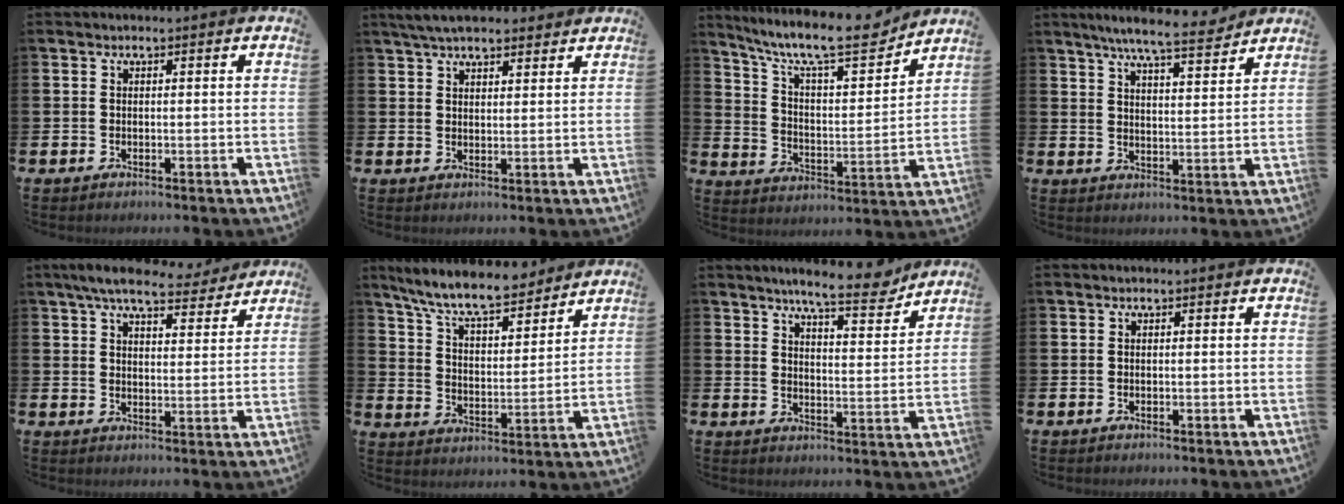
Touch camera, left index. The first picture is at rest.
{"total": 5.2, "force": [4.7, 1.5, 1.6], "torque": [-0.044, -0.006, 0.088]}
{"total": 12.0, "force": [10.3, 2.3, 5.7], "torque": [-0.131, -0.067, 0.171]}
{"total": 7.5, "force": [6.9, 0.3, 3.0], "torque": [-0.068, -0.032, 0.120]}
{"total": 7.4, "force": [6.6, 1.6, 2.8], "torque": [-0.068, -0.027, 0.117]}
{"total": 9.3, "force": [8.5, 1.7, 3.4], "torque": [-0.098, -0.050, 0.149]}
{"total": 8.6, "force": [7.7, 1.0, 3.7], "torque": [-0.065, -0.042, 0.132]}
{"total": 0.0}